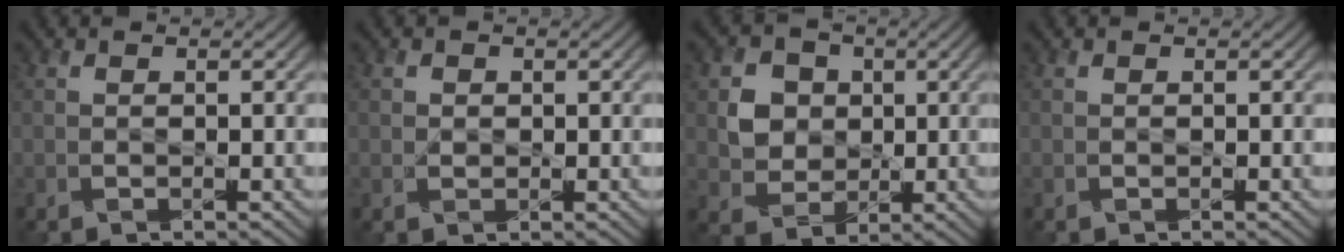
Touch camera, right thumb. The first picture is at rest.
{"total": 0.9, "force": [0.3, 0.9, 0.3], "torque": [-0.007, -0.004, 0.003]}
{"total": 5.4, "force": [0.8, 4.9, 2.2], "torque": [-0.058, 0.000, 0.006]}
{"total": 0.0}